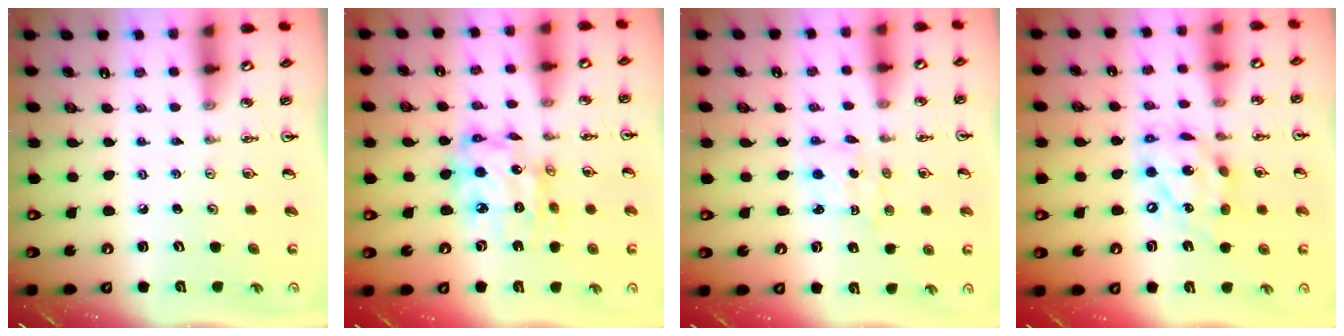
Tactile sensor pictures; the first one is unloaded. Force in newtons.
{"total": 12.9, "press": 12.8, "slide": 1.7}
{"total": 2.1, "press": 2.0, "slide": 0.6}
{"total": 13.8, "press": 13.8, "slide": 1.2}